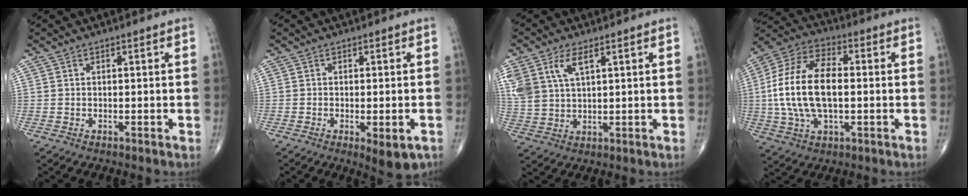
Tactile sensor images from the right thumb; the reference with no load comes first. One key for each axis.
{"total": 5.7, "fx": -2.2, "fy": 1.9, "fz": 4.9, "tx": -0.064, "ty": -0.004, "tz": -0.023}
{"total": 8.8, "fx": 4.2, "fy": 4.6, "fz": 6.3, "tx": -0.142, "ty": -0.004, "tz": 0.090}
{"total": 17.5, "fx": -0.1, "fy": 9.3, "fz": 14.9, "tx": -0.304, "ty": 0.021, "tz": -0.006}